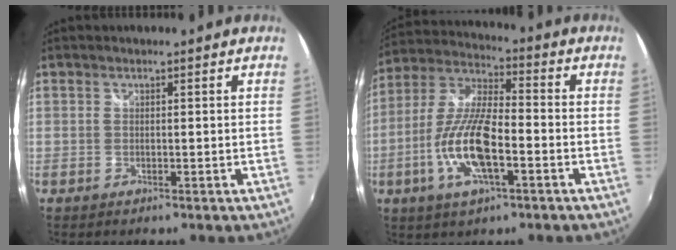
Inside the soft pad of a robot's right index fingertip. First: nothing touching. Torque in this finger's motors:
{"motor_torque": [1.23, -0.91, 0.75, 0.14]}